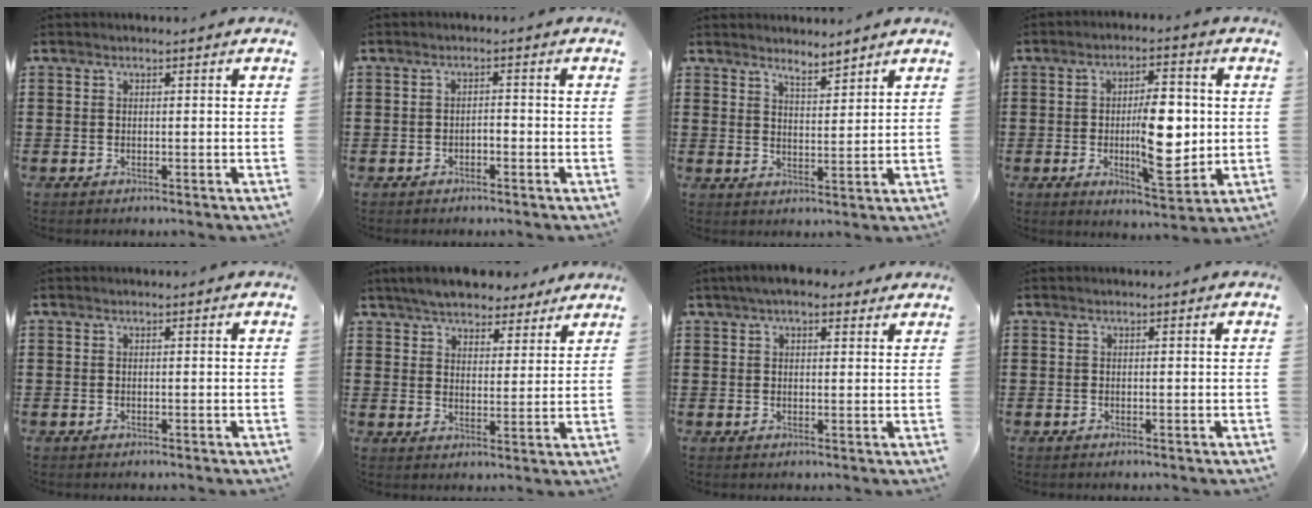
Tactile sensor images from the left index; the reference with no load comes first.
{"total": 1.2, "force": [-1.0, 0.5, 0.5], "torque": [-0.015, 0.001, -0.021]}
{"total": 3.3, "force": [3.3, 0.0, 0.4], "torque": [-0.016, -0.009, 0.061]}
{"total": 10.7, "force": [0.0, 4.6, 9.7], "torque": [-0.145, -0.006, -0.003]}
{"total": 0.0}
{"total": 5.8, "force": [5.4, 1.7, 1.3], "torque": [-0.046, -0.008, 0.100]}
{"total": 4.3, "force": [3.4, 1.3, 2.3], "torque": [-0.053, 0.003, 0.063]}
{"total": 0.0}